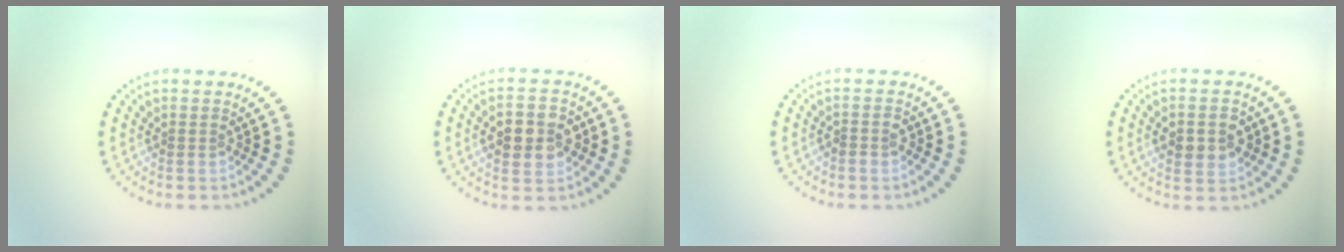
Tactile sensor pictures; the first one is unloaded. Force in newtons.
{"total": 4.8, "press": 4.8, "slide": 0.2}
{"total": 1.2, "press": 1.1, "slide": 0.5}
{"total": 3.5, "press": 3.5, "slide": 0.2}